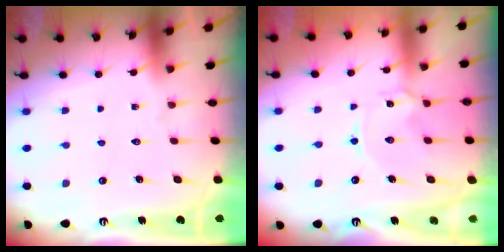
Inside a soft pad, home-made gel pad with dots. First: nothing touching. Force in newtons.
{"total": 2.4, "press": 2.4, "slide": 0.4}